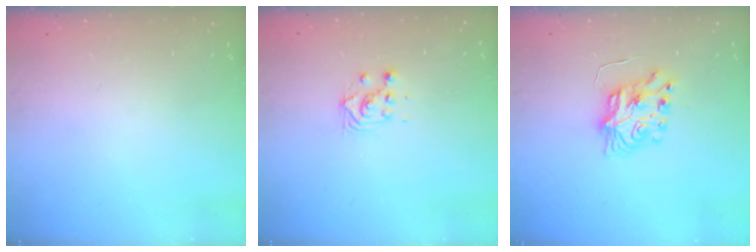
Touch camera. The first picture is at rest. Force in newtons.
{"total": 2.8, "press": 2.8, "slide": 0.1}
{"total": 7.3, "press": 7.3, "slide": 0.3}